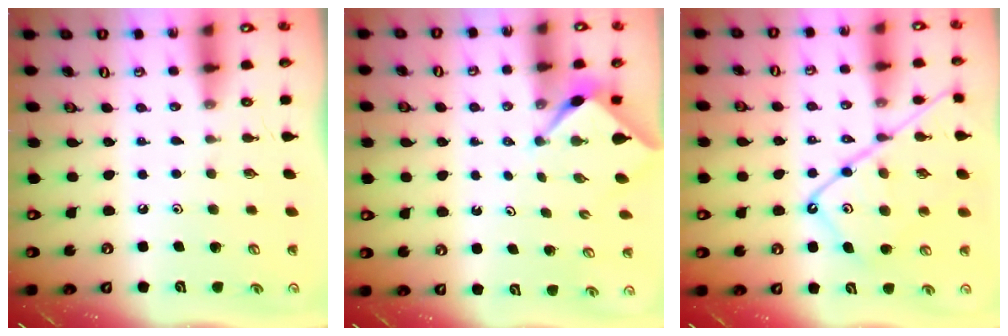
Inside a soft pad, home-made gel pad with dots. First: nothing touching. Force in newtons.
{"total": 2.8, "press": 2.8, "slide": 0.4}
{"total": 15.1, "press": 15.0, "slide": 1.4}